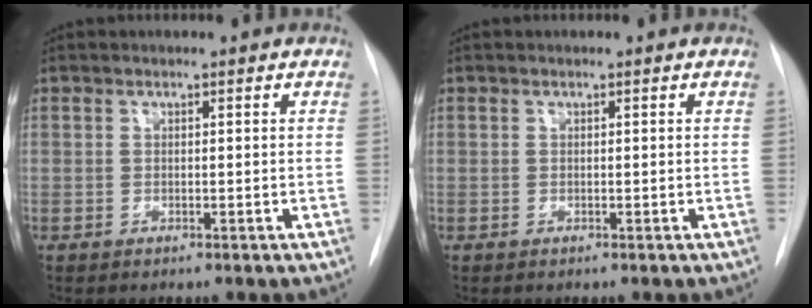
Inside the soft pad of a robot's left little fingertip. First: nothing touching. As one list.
[{"total": 0.0}]